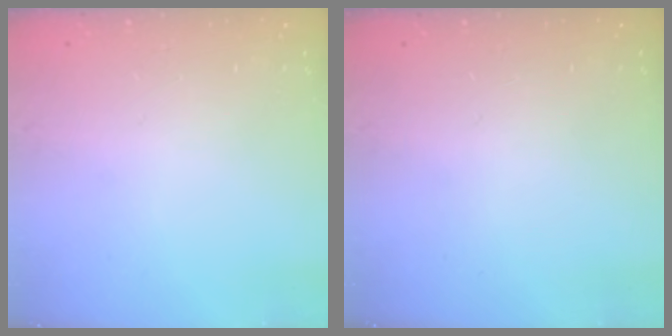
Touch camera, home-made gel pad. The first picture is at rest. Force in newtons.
{"total": 0.0}